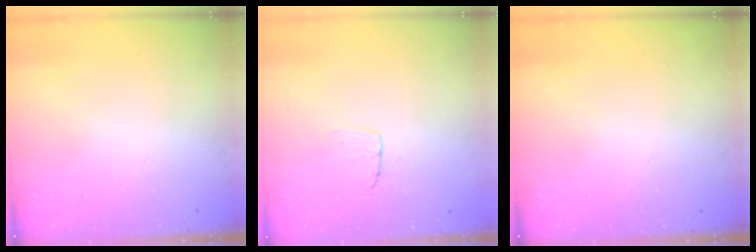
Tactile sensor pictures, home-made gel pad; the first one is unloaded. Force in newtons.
{"total": 2.9, "press": 2.9, "slide": 0.1}
{"total": 0.0}